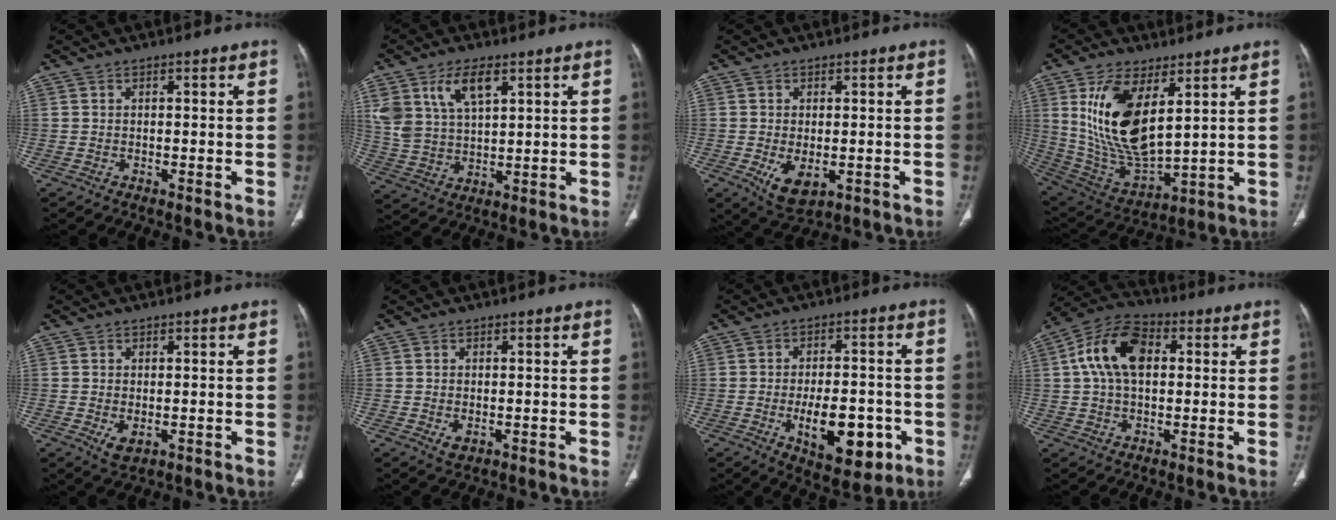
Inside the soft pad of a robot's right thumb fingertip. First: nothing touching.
{"total": 10.4, "force": [5.2, 5.3, 7.3], "torque": [-0.138, -0.015, 0.109]}
{"total": 5.8, "force": [-1.4, 3.2, 4.6], "torque": [-0.082, -0.010, -0.011]}
{"total": 17.5, "force": [6.0, 8.2, 14.3], "torque": [-0.265, -0.028, 0.136]}
{"total": 3.1, "force": [-0.6, 1.8, 2.4], "torque": [-0.044, -0.006, -0.001]}
{"total": 2.0, "force": [-0.5, 1.3, 1.5], "torque": [-0.028, -0.004, -0.004]}
{"total": 13.3, "force": [-4.2, 6.6, 10.7], "torque": [-0.134, 0.012, -0.050]}
{"total": 12.5, "force": [2.3, 7.7, 9.5], "torque": [-0.174, 0.024, 0.032]}